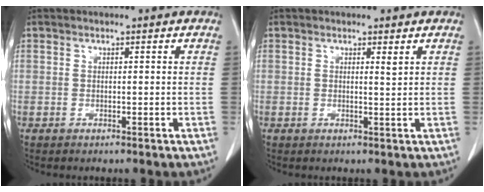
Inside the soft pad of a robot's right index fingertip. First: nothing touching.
{"total": 0.9, "force": [0.5, -0.1, 0.7], "torque": [-0.014, -0.005, 0.008]}